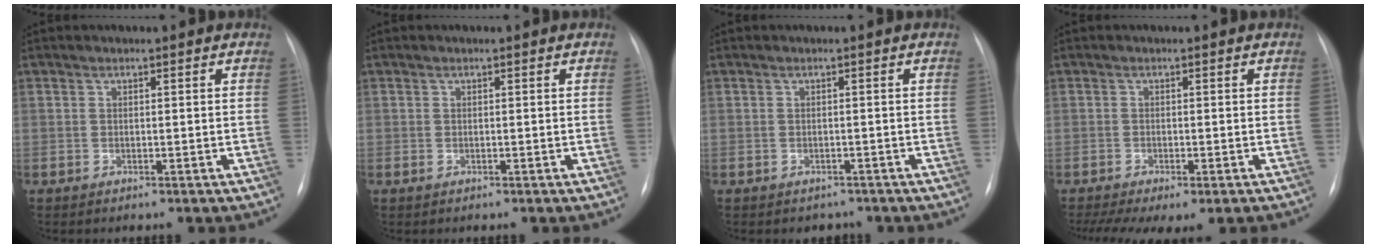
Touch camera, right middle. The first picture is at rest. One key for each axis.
{"total": 0.0}
{"total": 2.2, "fx": -1.8, "fy": 1.3, "fz": 0.1, "tx": -0.005, "ty": 0.007, "tz": -0.022}
{"total": 8.9, "fx": -6.2, "fy": 2.6, "fz": 5.8, "tx": -0.096, "ty": -0.010, "tz": -0.092}